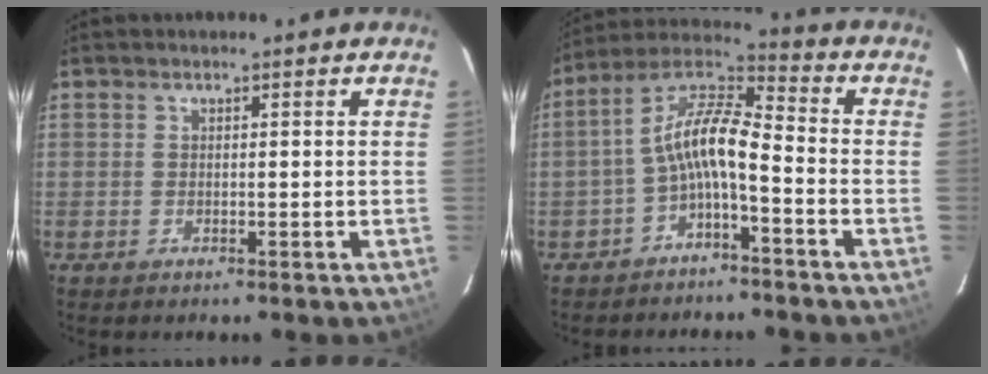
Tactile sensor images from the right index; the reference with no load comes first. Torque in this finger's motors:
{"motor_torque": [1.66, -0.48, 0.91, 0.21]}